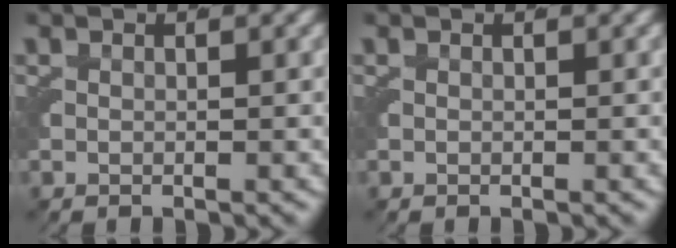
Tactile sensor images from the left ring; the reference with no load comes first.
{"total": 0.0}